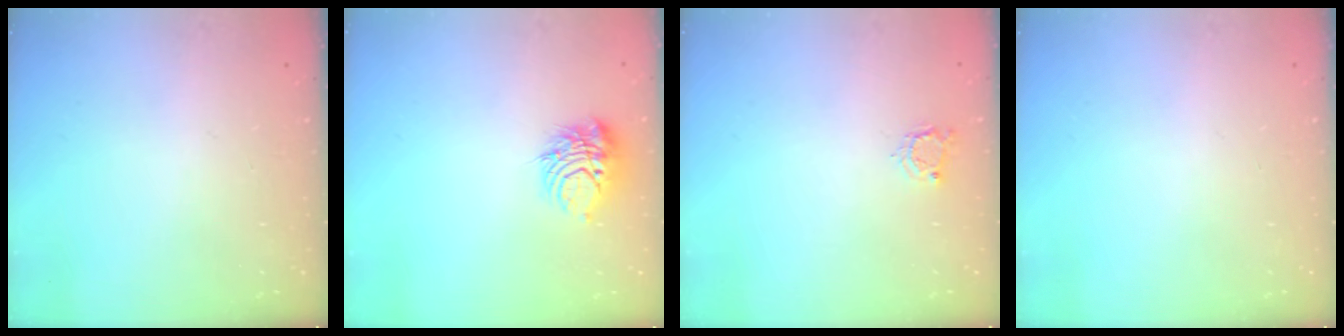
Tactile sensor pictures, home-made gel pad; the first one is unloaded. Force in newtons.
{"total": 9.1, "press": 9.1, "slide": 0.6}
{"total": 4.4, "press": 4.3, "slide": 0.2}
{"total": 0.0}